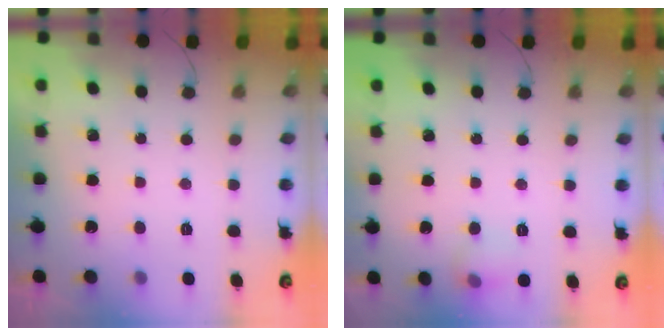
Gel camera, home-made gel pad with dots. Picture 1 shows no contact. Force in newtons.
{"total": 6.9, "press": 6.8, "slide": 1.4}